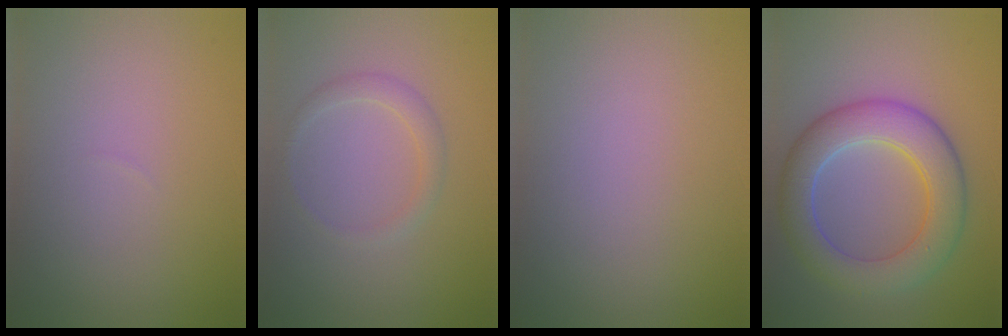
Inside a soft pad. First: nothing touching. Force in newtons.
{"total": 1.5, "press": 1.5, "slide": 0.1}
{"total": 0.0}
{"total": 6.7, "press": 6.7, "slide": 0.2}